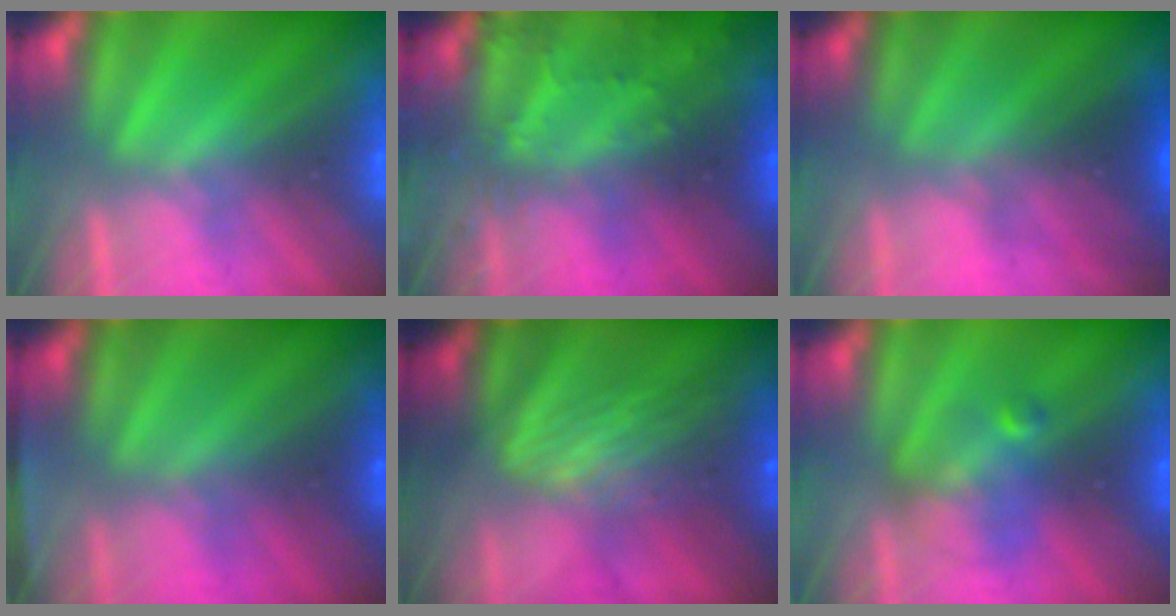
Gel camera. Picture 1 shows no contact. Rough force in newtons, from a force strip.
{"total": 7.8}
{"total": 2.1}
{"total": 1.9}
{"total": 10.8}
{"total": 2.4}